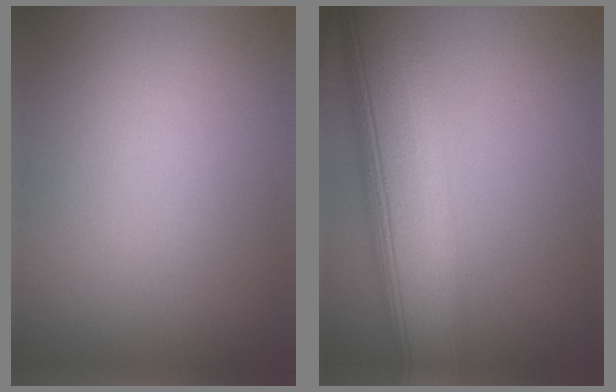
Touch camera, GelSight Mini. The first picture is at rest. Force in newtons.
{"total": 12.0, "press": 12.0, "slide": 1.0}